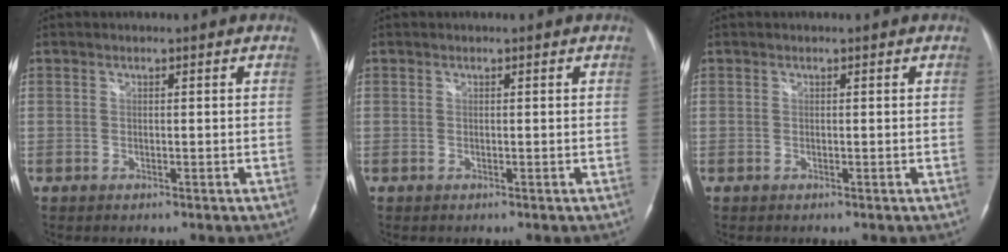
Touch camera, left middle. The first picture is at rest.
{"total": 0.0}
{"total": 0.0}